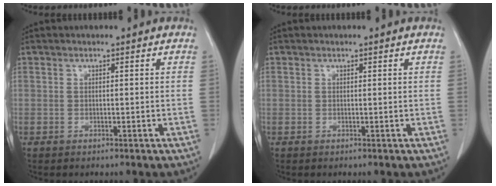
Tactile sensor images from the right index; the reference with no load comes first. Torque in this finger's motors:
{"motor_torque": [0.16, -0.18, 0.03, 0.02]}